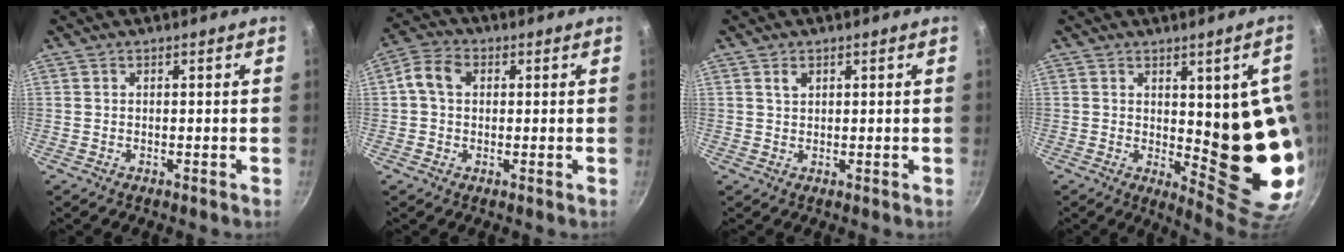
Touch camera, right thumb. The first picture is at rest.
{"total": 5.8, "force": [0.9, 4.5, 3.5], "torque": [-0.056, 0.015, 0.002]}
{"total": 1.6, "force": [0.8, 1.1, 0.9], "torque": [-0.010, 0.000, 0.014]}
{"total": 15.1, "force": [0.5, 5.5, 14.1], "torque": [-0.134, -0.034, 0.019]}